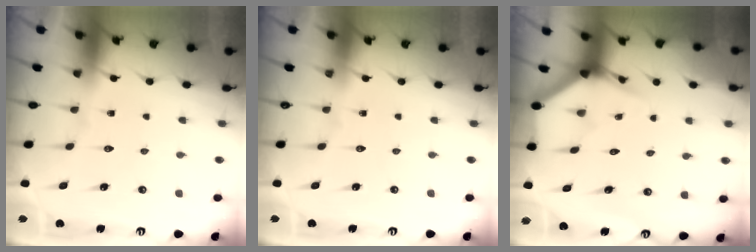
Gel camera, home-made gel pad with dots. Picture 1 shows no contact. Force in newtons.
{"total": 0.0}
{"total": 3.9, "press": 3.9, "slide": 0.4}